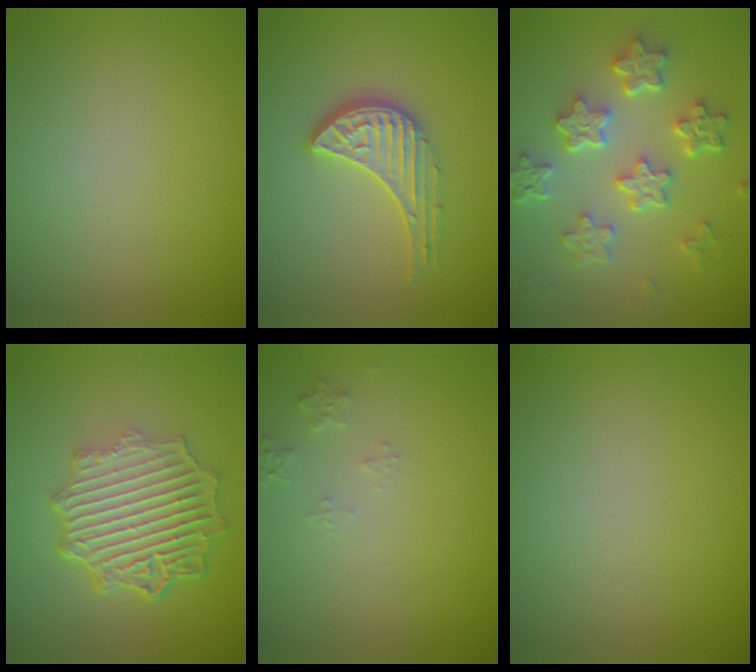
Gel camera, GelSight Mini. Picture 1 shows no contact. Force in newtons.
{"total": 3.3, "press": 2.9, "slide": 1.4}
{"total": 5.9, "press": 4.7, "slide": 3.6}
{"total": 7.4, "press": 5.3, "slide": 5.2}
{"total": 1.1, "press": 1.1, "slide": 0.2}
{"total": 0.0}